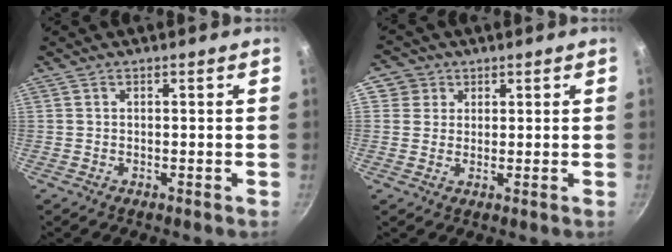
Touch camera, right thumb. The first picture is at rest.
{"total": 4.3, "force": [1.4, 4.1, 0.5], "torque": [0.035, 0.005, 0.016]}